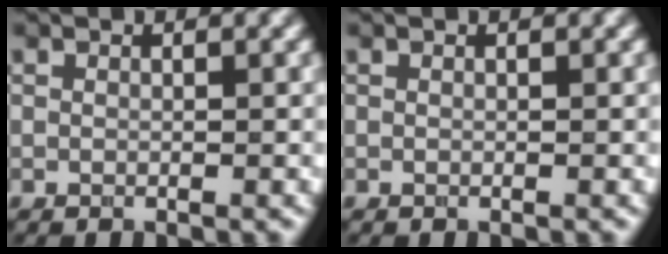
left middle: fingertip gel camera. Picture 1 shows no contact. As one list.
[{"total": 0.0}]